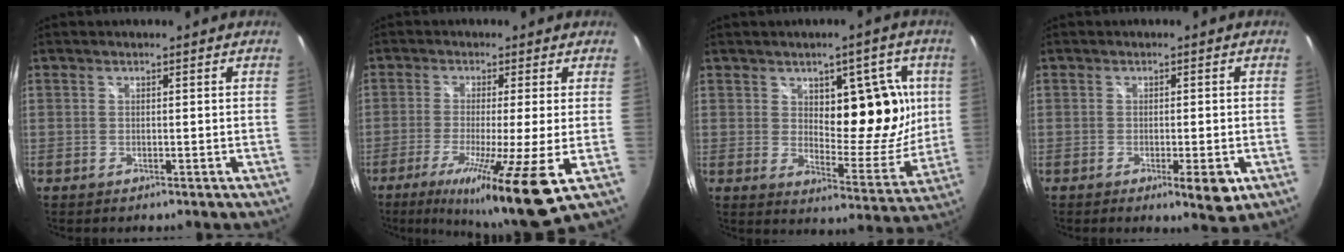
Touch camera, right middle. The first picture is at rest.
{"total": 13.7, "force": [-5.0, -1.1, 12.7], "torque": [-0.241, -0.048, -0.091]}
{"total": 13.1, "force": [4.6, 6.8, 10.2], "torque": [-0.113, -0.007, 0.078]}
{"total": 4.4, "force": [-1.4, 0.9, 4.1], "torque": [-0.059, -0.006, -0.015]}